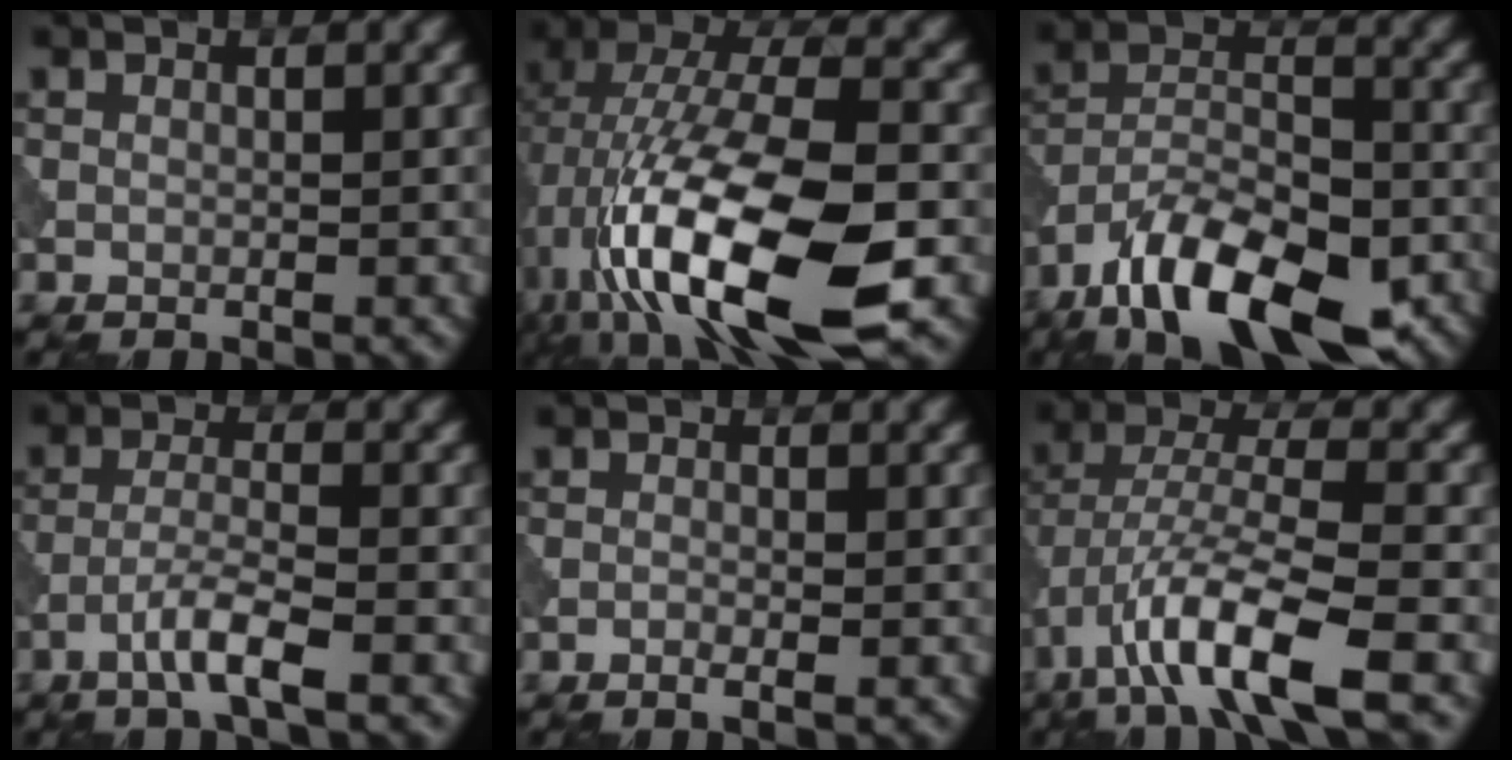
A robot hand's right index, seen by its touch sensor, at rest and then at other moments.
{"total": 16.3, "force": [-4.2, 6.8, 14.2], "torque": [-0.265, 0.003, -0.070]}
{"total": 12.7, "force": [-8.7, 5.0, 7.9], "torque": [-0.137, 0.007, -0.152]}
{"total": 3.6, "force": [-2.1, 0.3, 2.9], "torque": [-0.056, 0.010, -0.049]}
{"total": 0.8, "force": [-0.4, 0.1, 0.7], "torque": [-0.012, 0.000, -0.008]}
{"total": 9.4, "force": [-4.7, 2.5, 7.7], "torque": [-0.136, 0.009, -0.092]}